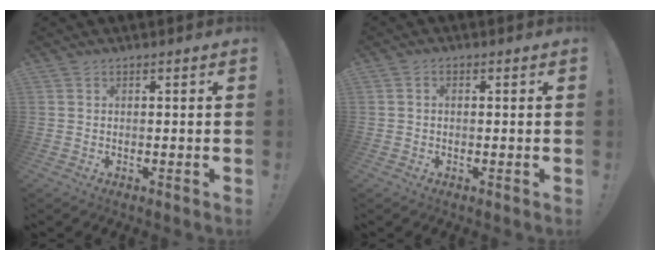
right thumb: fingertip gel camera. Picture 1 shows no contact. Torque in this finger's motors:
{"motor_torque": [0.06, -0.18, 0.11, 0.08, -0.03]}